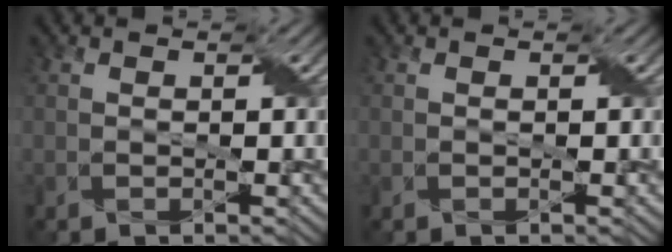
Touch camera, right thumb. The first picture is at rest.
{"total": 0.0}